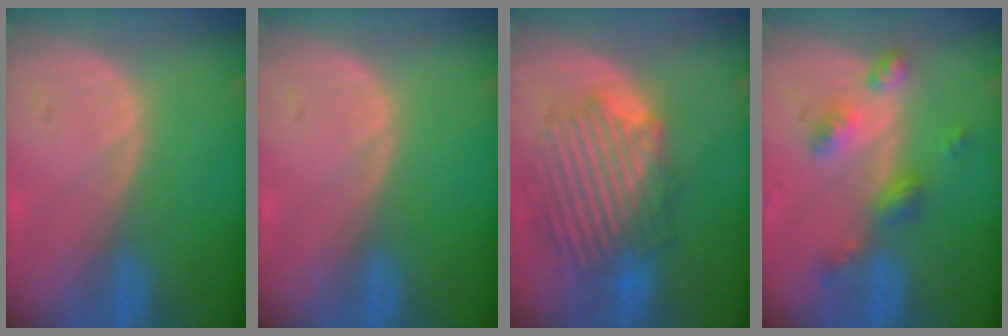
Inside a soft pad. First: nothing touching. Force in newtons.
{"total": 0.0}
{"total": 9.1, "press": 9.1, "slide": 0.8}
{"total": 6.0, "press": 5.3, "slide": 2.8}